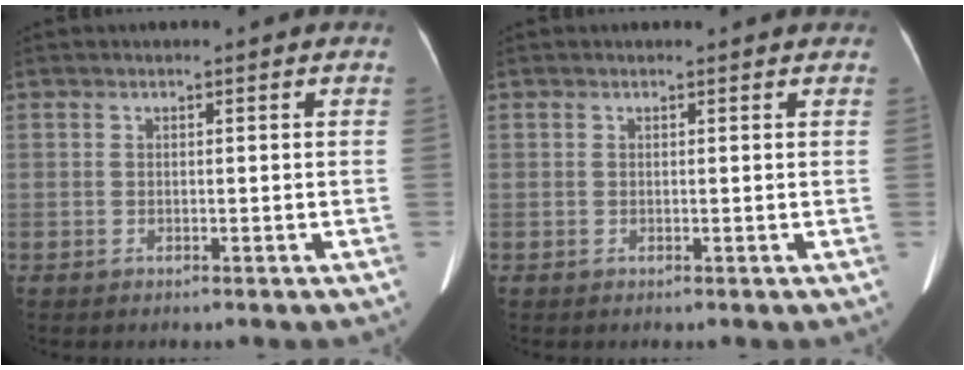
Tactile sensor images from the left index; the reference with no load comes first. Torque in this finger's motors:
{"motor_torque": [0.02, -0.24, -0.02, 0.00]}